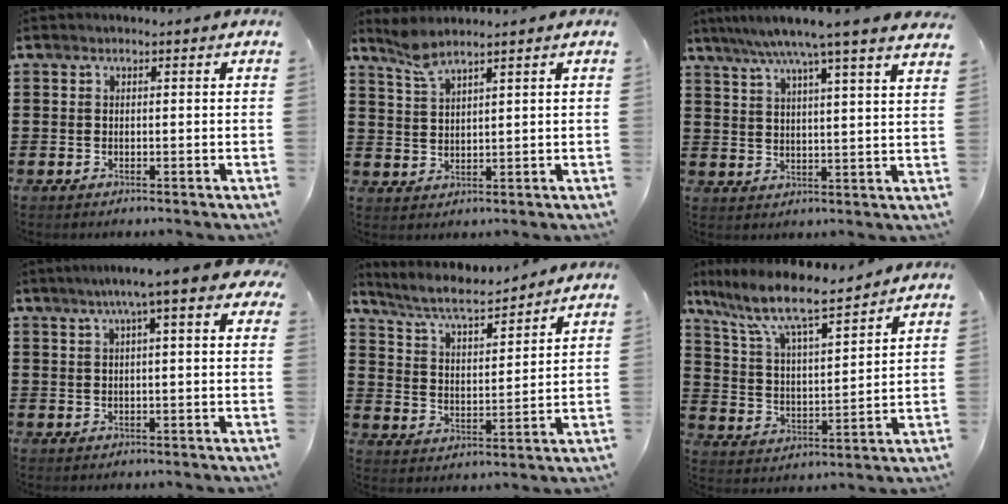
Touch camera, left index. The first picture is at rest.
{"total": 3.5, "force": [2.9, 0.4, 1.9], "torque": [-0.045, -0.001, 0.054]}
{"total": 7.4, "force": [6.0, -0.9, 4.3], "torque": [-0.102, -0.025, 0.099]}
{"total": 6.6, "force": [3.2, 0.3, 5.8], "torque": [-0.108, 0.008, 0.052]}
{"total": 6.5, "force": [5.8, 0.9, 2.9], "torque": [-0.080, -0.029, 0.097]}
{"total": 9.0, "force": [7.1, 1.6, 5.2], "torque": [-0.128, -0.038, 0.119]}